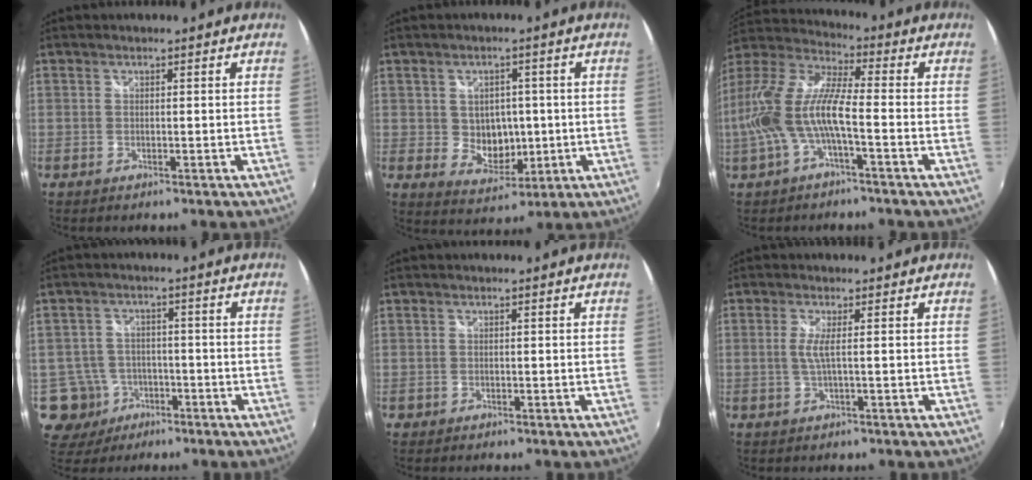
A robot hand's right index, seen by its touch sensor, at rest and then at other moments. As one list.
[{"total": 7.2, "force": [0.0, 6.3, 3.6], "torque": [-0.066, -0.001, 0.016]}, {"total": 15.1, "force": [-3.4, 4.2, 14.1], "torque": [-0.285, -0.001, -0.066]}, {"total": 8.3, "force": [-3.3, 7.5, 1.5], "torque": [-0.054, 0.017, -0.047]}, {"total": 0.9, "force": [-0.3, 0.9, 0.0], "torque": [-0.003, 0.000, -0.004]}, {"total": 2.3, "force": [0.0, -0.5, 2.3], "torque": [-0.046, -0.003, -0.003]}]